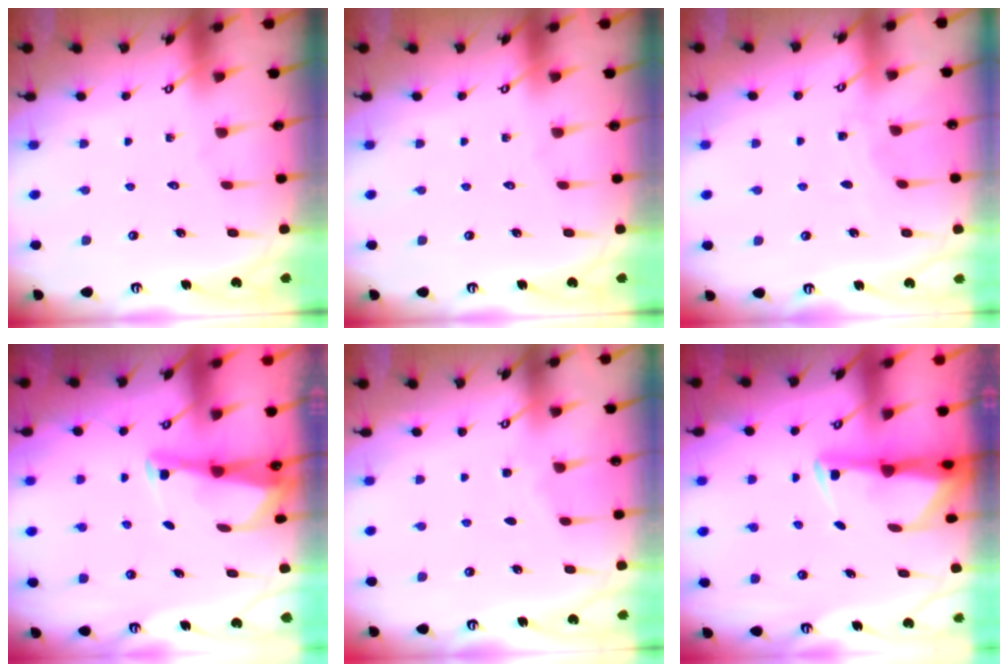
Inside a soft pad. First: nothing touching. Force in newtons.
{"total": 0.0}
{"total": 2.7, "press": 2.6, "slide": 0.5}
{"total": 2.5, "press": 2.5, "slide": 0.1}
{"total": 2.2, "press": 2.2, "slide": 0.4}
{"total": 3.0, "press": 2.9, "slide": 0.6}